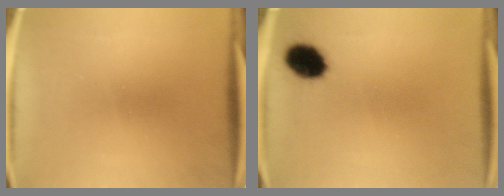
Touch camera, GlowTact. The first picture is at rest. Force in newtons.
{"total": 8.0}